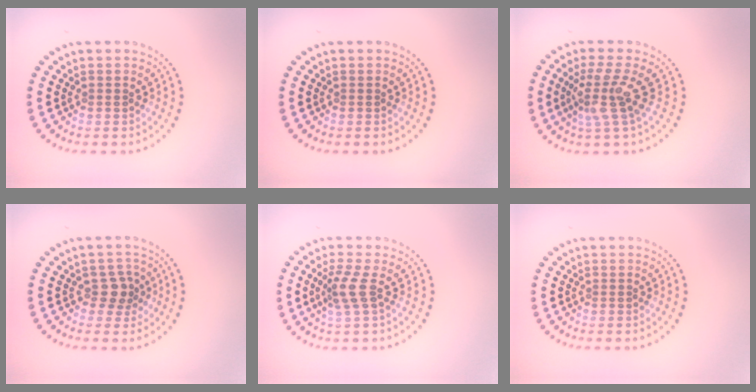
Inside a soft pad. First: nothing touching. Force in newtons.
{"total": 0.0}
{"total": 3.6, "press": 2.6, "slide": 2.4}
{"total": 1.7, "press": 1.4, "slide": 0.9}
{"total": 2.5, "press": 1.9, "slide": 1.6}
{"total": 0.0}